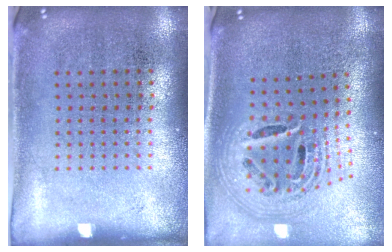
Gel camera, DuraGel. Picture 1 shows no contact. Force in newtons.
{"total": 2.5, "press": 1.7, "slide": 1.9}